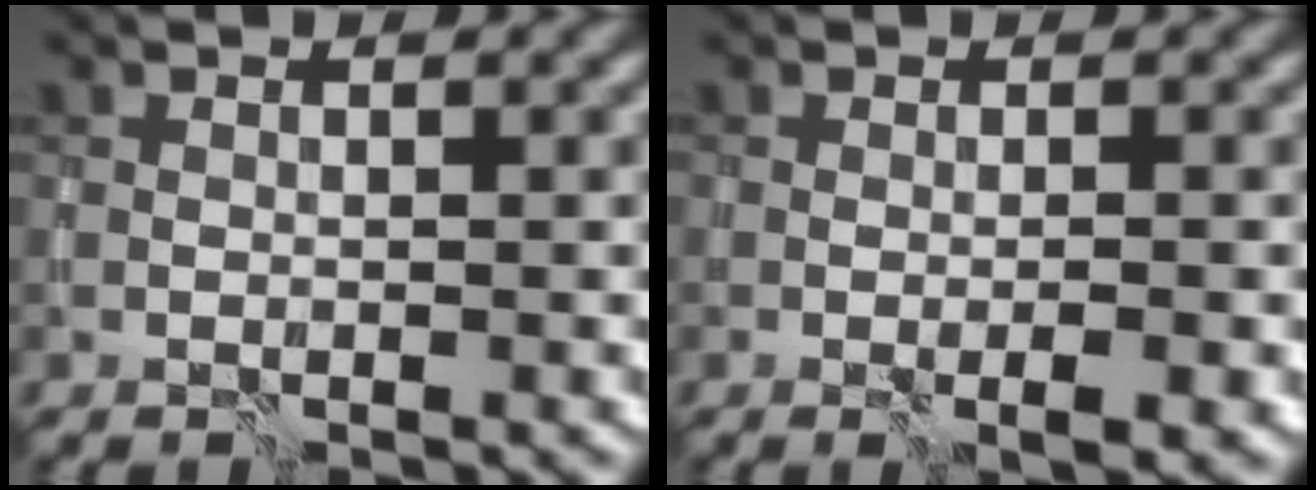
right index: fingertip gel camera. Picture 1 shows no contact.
{"total": 1.4, "force": [-0.5, 0.0, 1.3], "torque": [-0.020, -0.006, -0.006]}